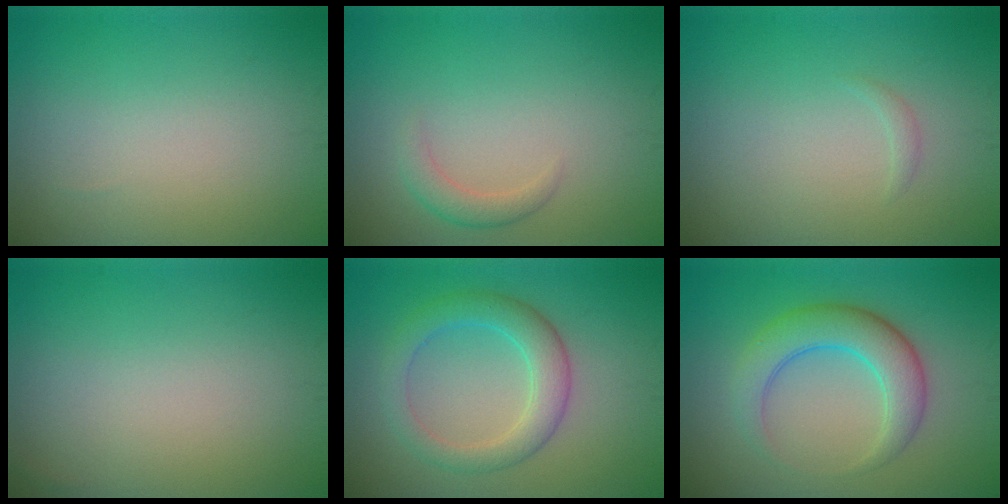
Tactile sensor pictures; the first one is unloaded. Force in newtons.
{"total": 1.6, "press": 1.6, "slide": 0.1}
{"total": 0.6, "press": 0.5, "slide": 0.1}
{"total": 0.0}
{"total": 4.1, "press": 4.1, "slide": 0.2}
{"total": 4.1, "press": 4.1, "slide": 0.1}